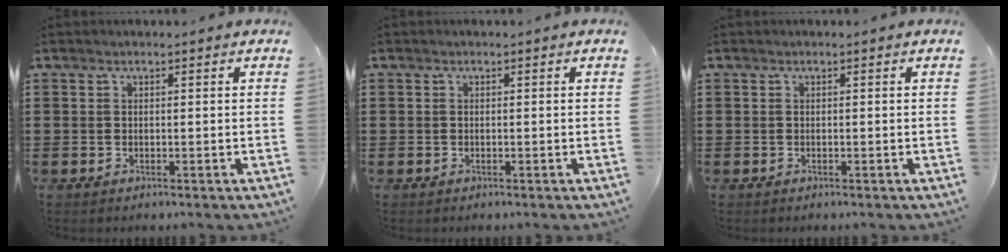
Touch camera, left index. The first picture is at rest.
{"total": 0.0}
{"total": 0.0}